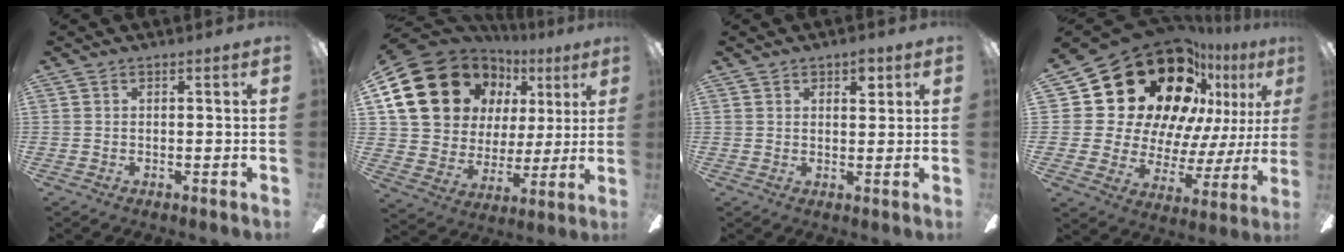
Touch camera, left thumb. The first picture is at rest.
{"total": 20.6, "force": [9.7, 15.6, 9.2], "torque": [-0.184, -0.045, 0.199]}
{"total": 3.7, "force": [2.2, 2.1, 2.2], "torque": [-0.015, -0.007, 0.031]}
{"total": 31.3, "force": [17.2, 19.1, 17.9], "torque": [-0.296, -0.131, 0.349]}